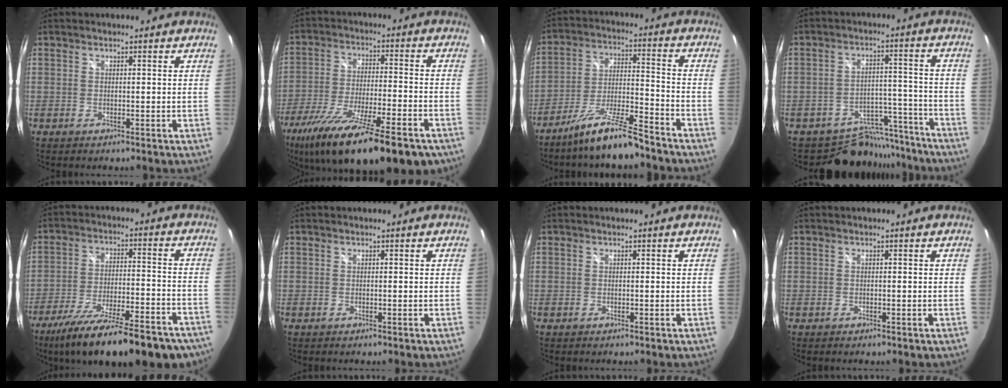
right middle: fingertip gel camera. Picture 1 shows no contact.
{"total": 24.8, "force": [-17.2, 6.1, 16.8], "torque": [-0.305, -0.069, -0.270]}
{"total": 11.6, "force": [-9.6, 0.8, 6.5], "torque": [-0.133, -0.004, -0.170]}
{"total": 12.3, "force": [-11.0, 5.5, 1.2], "torque": [-0.025, 0.039, -0.149]}
{"total": 26.8, "force": [-21.2, 6.8, 14.9], "torque": [-0.251, -0.051, -0.300]}
{"total": 0.0}
{"total": 0.0}
{"total": 0.0}